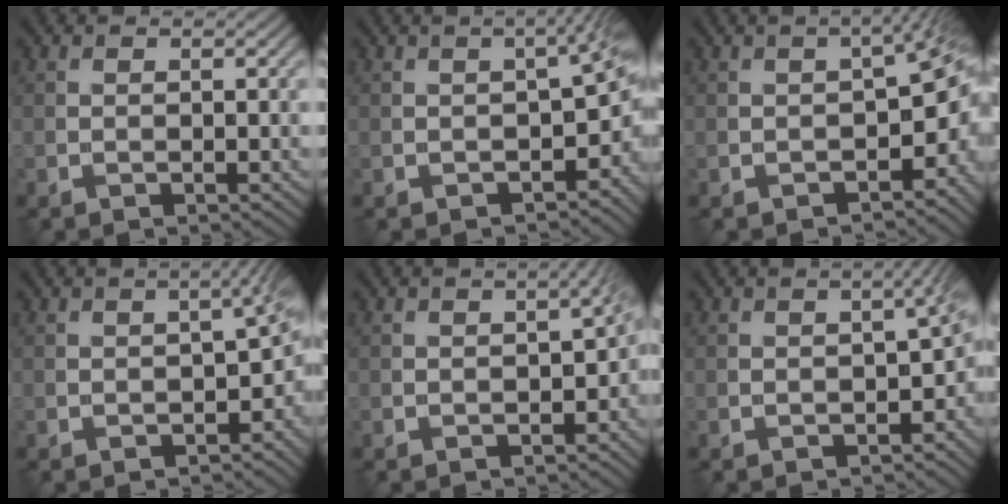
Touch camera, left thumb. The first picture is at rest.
{"total": 5.7, "force": [-2.0, 1.7, 5.1], "torque": [-0.059, -0.010, -0.016]}
{"total": 7.5, "force": [-2.9, 2.8, 6.3], "torque": [-0.081, -0.018, -0.029]}
{"total": 4.6, "force": [-1.4, 1.4, 4.2], "torque": [-0.046, -0.008, -0.008]}
{"total": 2.8, "force": [-1.0, 0.9, 2.5], "torque": [-0.030, -0.007, -0.005]}
{"total": 4.1, "force": [-1.1, 1.3, 3.8], "torque": [-0.041, -0.008, -0.006]}